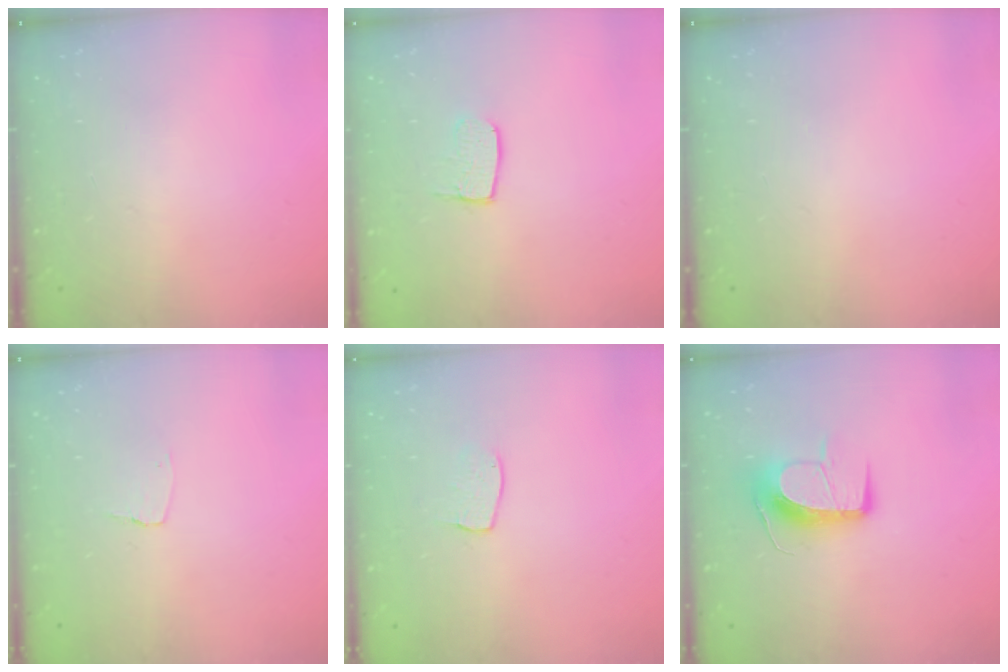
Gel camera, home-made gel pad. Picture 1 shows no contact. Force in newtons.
{"total": 5.8, "press": 5.8, "slide": 0.4}
{"total": 0.0}
{"total": 2.6, "press": 2.6, "slide": 0.2}
{"total": 5.0, "press": 5.0, "slide": 0.3}
{"total": 12.7, "press": 12.7, "slide": 0.5}